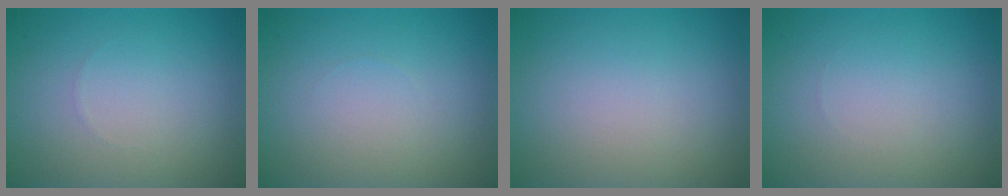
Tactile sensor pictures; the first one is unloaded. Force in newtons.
{"total": 0.0}
{"total": 0.0}
{"total": 0.0}